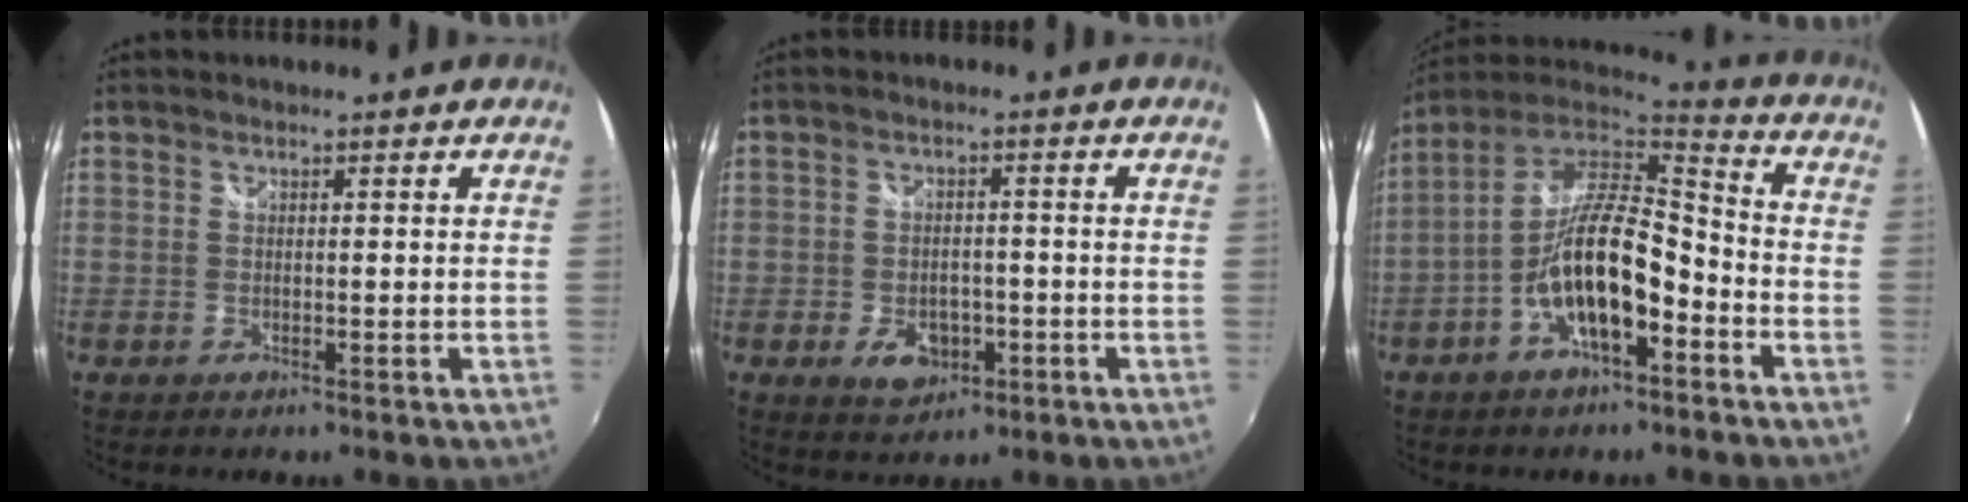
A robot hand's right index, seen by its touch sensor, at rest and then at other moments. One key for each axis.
{"total": 6.3, "fx": -2.6, "fy": 4.4, "fz": 3.8, "tx": -0.078, "ty": 0.000, "tz": -0.034}
{"total": 15.7, "fx": -6.0, "fy": 5.8, "fz": 13.3, "tx": -0.255, "ty": 0.008, "tz": -0.113}